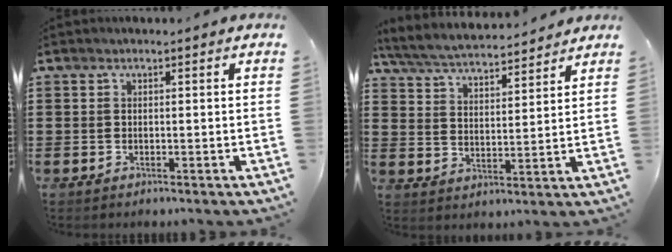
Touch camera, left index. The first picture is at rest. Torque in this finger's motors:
{"motor_torque": [0.97, -1.11, 0.27, 0.08]}